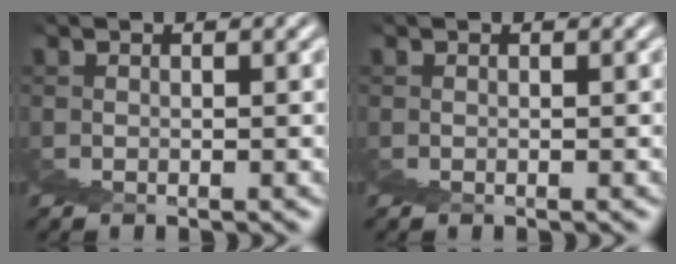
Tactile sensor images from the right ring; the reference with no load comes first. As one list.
[{"total": 0.0}]